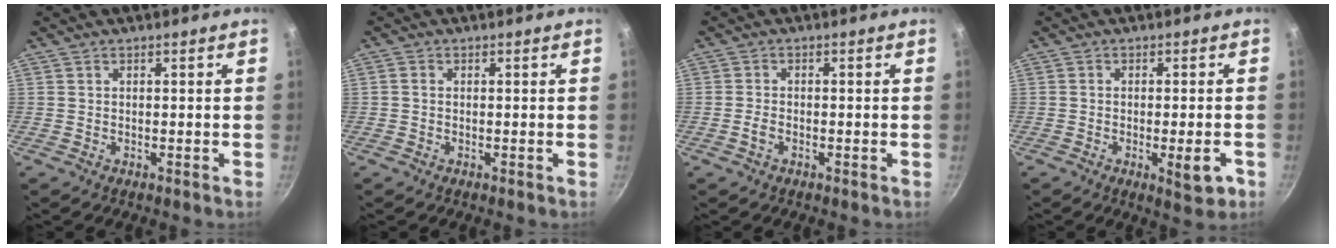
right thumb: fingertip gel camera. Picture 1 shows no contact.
{"total": 0.8, "force": [-0.1, 0.7, 0.4], "torque": [-0.008, 0.004, -0.003]}
{"total": 1.7, "force": [-0.8, 1.1, 1.1], "torque": [-0.028, 0.011, -0.016]}
{"total": 5.7, "force": [-2.1, 1.7, 5.0], "torque": [-0.059, 0.004, -0.024]}